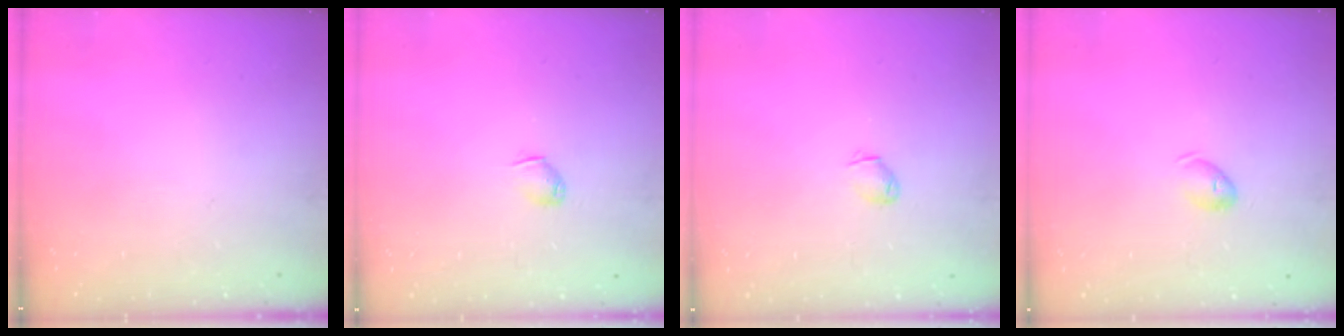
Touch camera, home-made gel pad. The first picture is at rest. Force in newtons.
{"total": 3.1, "press": 3.0, "slide": 0.7}
{"total": 2.0, "press": 2.0, "slide": 0.4}
{"total": 5.7, "press": 5.6, "slide": 1.1}